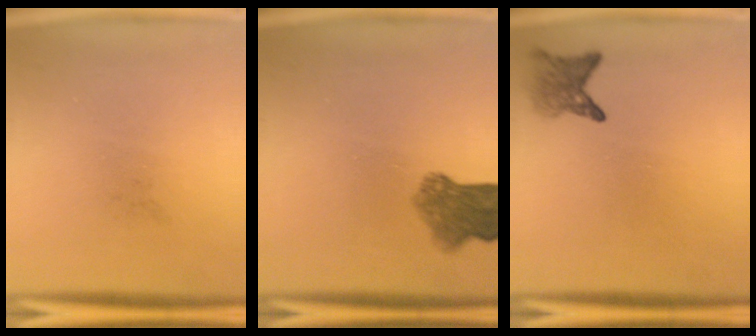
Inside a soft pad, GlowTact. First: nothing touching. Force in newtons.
{"total": 6.2}
{"total": 2.7}